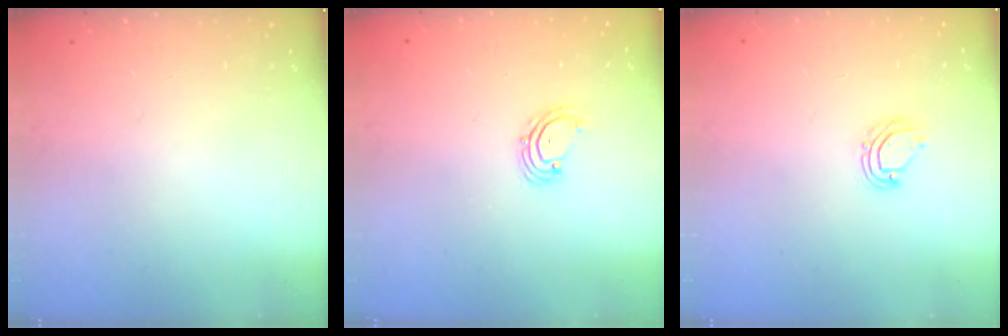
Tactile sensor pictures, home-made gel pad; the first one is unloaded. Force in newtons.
{"total": 2.0, "press": 2.0, "slide": 0.4}
{"total": 6.5, "press": 6.5, "slide": 1.1}